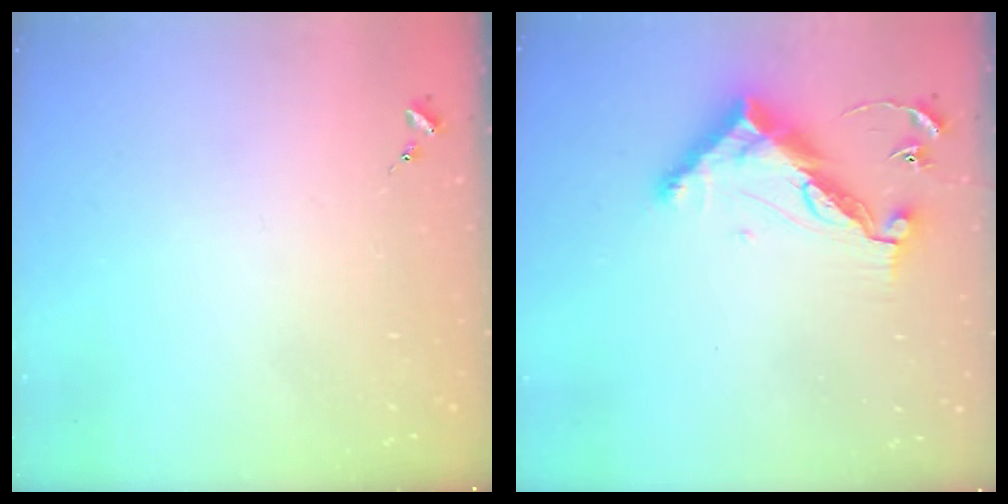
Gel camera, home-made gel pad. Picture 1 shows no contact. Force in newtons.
{"total": 12.8, "press": 12.8, "slide": 0.5}